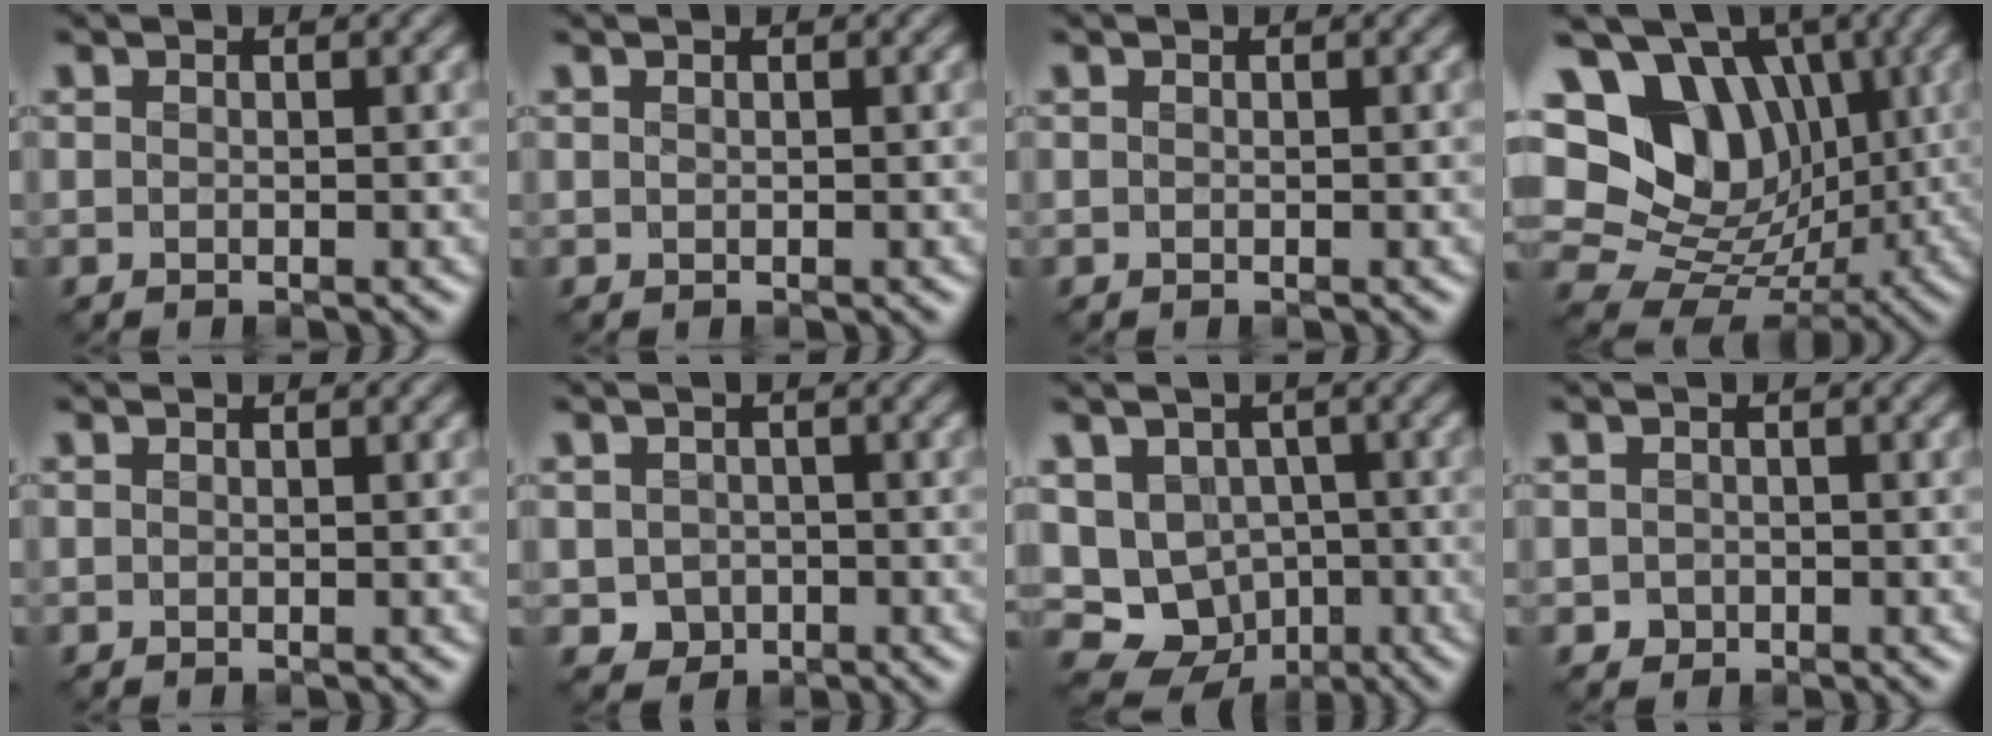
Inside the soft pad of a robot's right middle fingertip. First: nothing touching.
{"total": 0.0}
{"total": 0.0}
{"total": 17.1, "force": [4.8, 13.5, 9.4], "torque": [-0.210, 0.049, 0.076]}
{"total": 0.0}
{"total": 2.3, "force": [-0.8, 2.0, 0.8], "torque": [-0.019, -0.005, -0.015]}
{"total": 12.3, "force": [-4.5, 10.3, 5.0], "torque": [-0.096, -0.025, -0.076]}
{"total": 1.1, "force": [-0.5, 0.9, 0.2], "torque": [-0.002, -0.004, -0.012]}